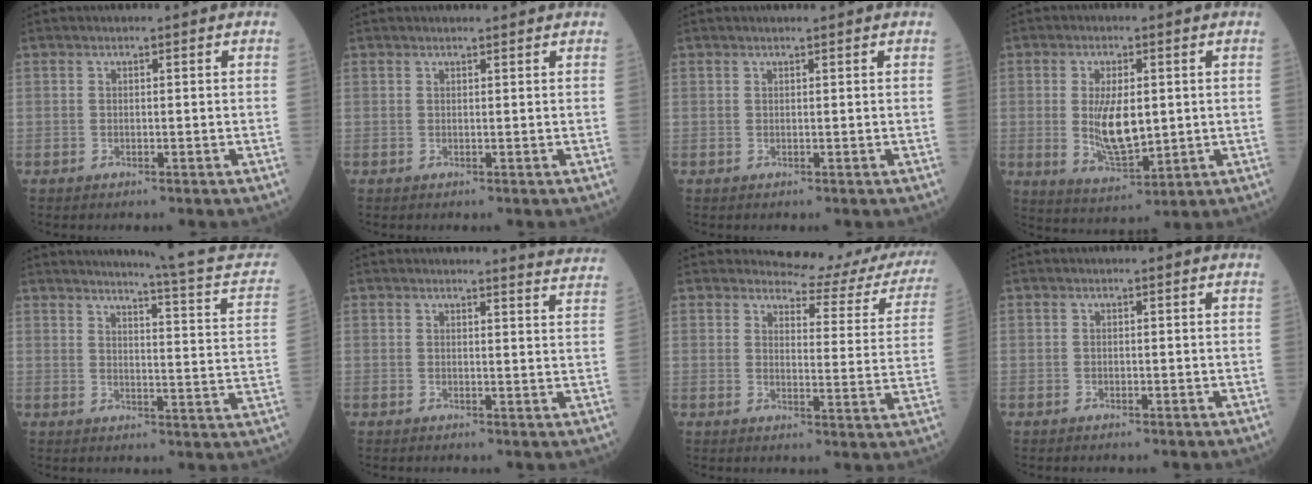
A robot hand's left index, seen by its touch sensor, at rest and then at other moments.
{"total": 2.1, "force": [2.1, 0.1, 0.4], "torque": [-0.008, 0.011, 0.025]}
{"total": 0.9, "force": [0.8, -0.1, 0.3], "torque": [-0.010, 0.000, 0.014]}
{"total": 8.2, "force": [0.4, 3.2, 7.5], "torque": [-0.149, -0.011, 0.015]}
{"total": 14.6, "force": [13.7, -0.6, 4.9], "torque": [-0.060, -0.067, 0.146]}
{"total": 5.8, "force": [5.7, -0.6, 0.2], "torque": [-0.007, -0.040, 0.045]}
{"total": 13.5, "force": [13.1, 2.7, 1.9], "torque": [0.002, -0.068, 0.123]}
{"total": 0.0}